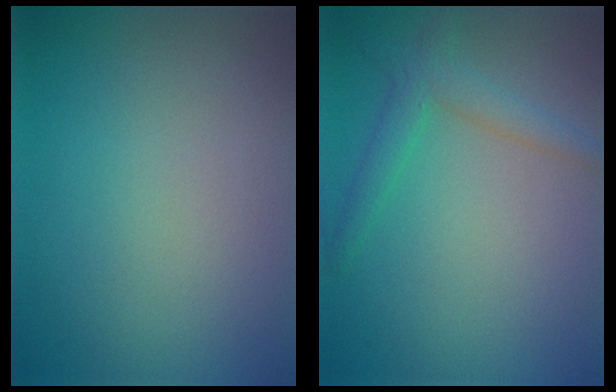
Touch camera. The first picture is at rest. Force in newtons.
{"total": 2.7, "press": 2.7, "slide": 0.1}